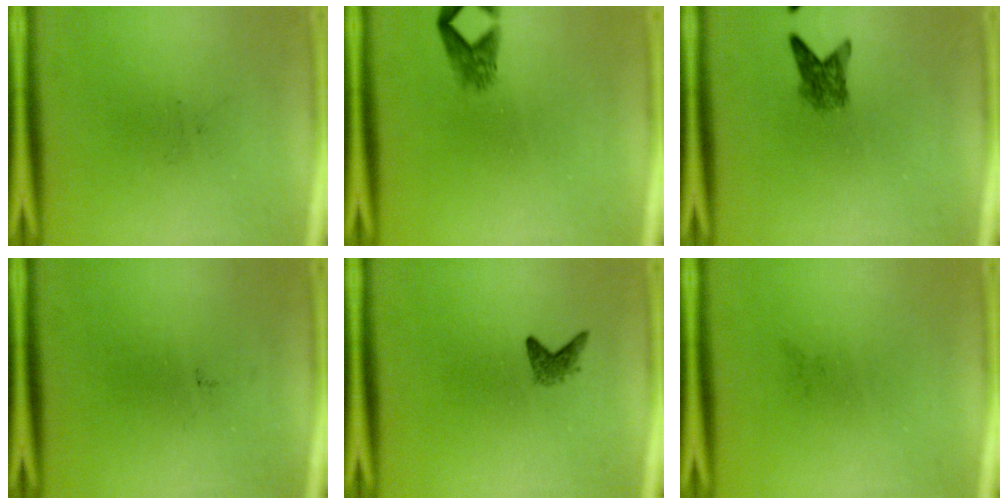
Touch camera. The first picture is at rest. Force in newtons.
{"total": 2.0}
{"total": 2.9}
{"total": 0.0}
{"total": 1.4}
{"total": 0.0}